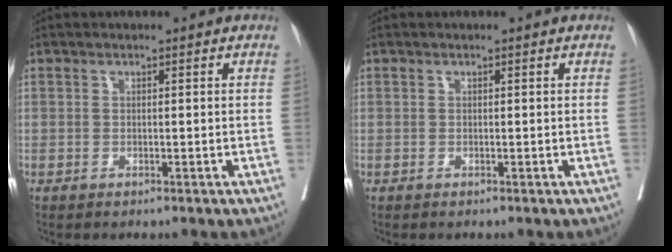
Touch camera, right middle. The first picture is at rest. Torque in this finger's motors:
{"motor_torque": [0.41, -1.21, 0.00, -0.02]}